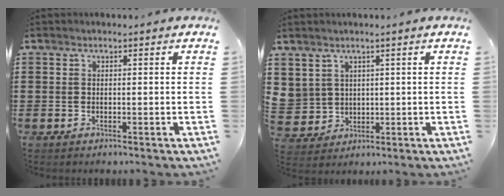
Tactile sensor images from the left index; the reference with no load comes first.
{"total": 3.2, "force": [1.6, 2.7, 0.1], "torque": [-0.021, 0.004, 0.029]}